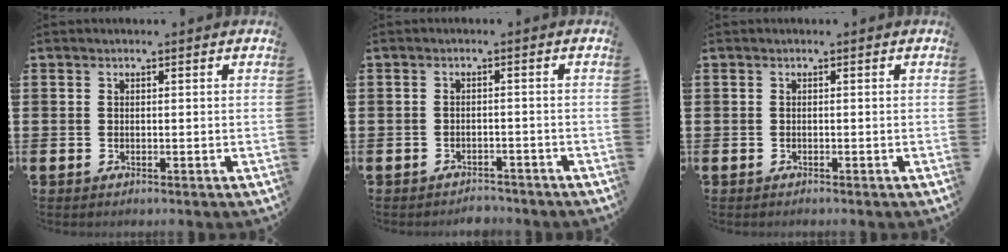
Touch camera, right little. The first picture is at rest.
{"total": 1.7, "force": [-1.7, 0.2, -0.1], "torque": [-0.003, 0.004, -0.038]}
{"total": 0.0}